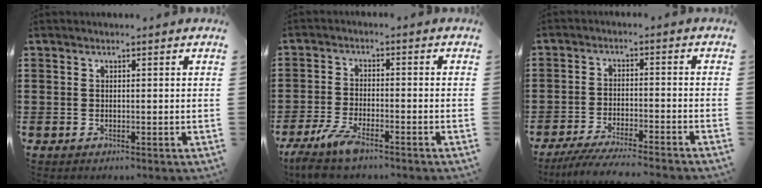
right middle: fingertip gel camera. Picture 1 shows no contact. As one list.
[{"total": 4.8, "force": [-3.7, 0.8, 2.9], "torque": [-0.075, -0.011, -0.076]}, {"total": 4.7, "force": [-4.4, -0.3, 1.7], "torque": [-0.035, -0.013, -0.085]}]